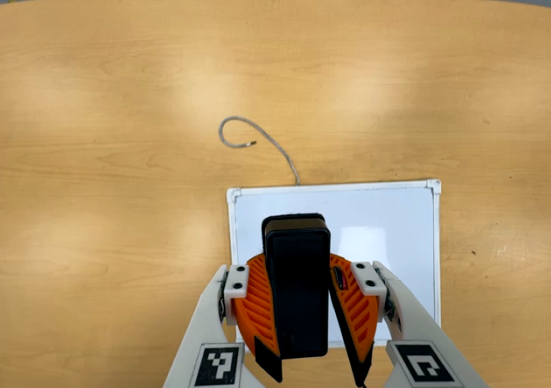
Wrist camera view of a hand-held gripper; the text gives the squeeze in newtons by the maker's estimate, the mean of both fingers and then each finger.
{"total": 11.2, "left": 10.5, "right": 11.9}